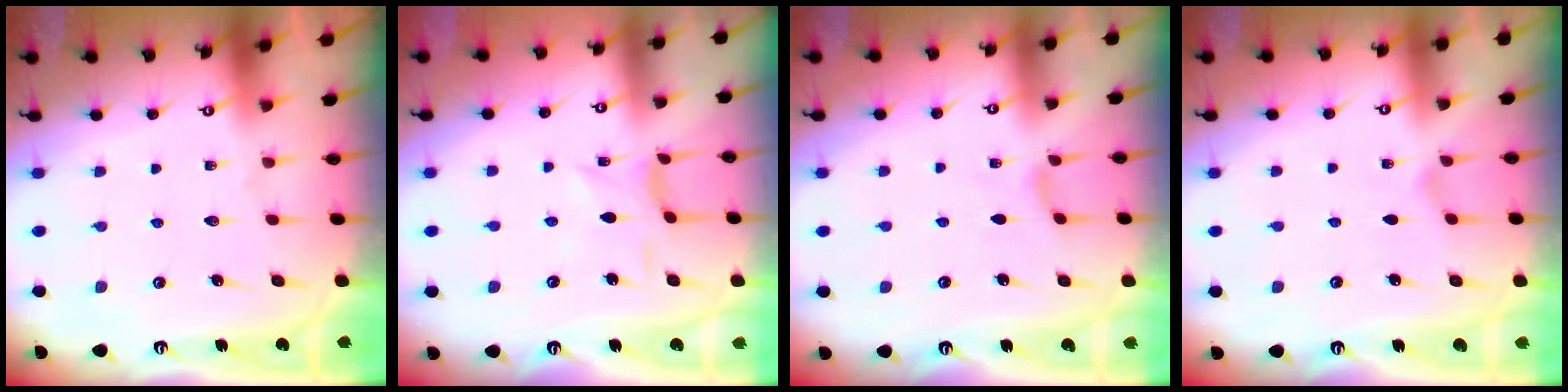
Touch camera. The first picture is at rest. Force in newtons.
{"total": 1.5, "press": 1.4, "slide": 0.1}
{"total": 2.2, "press": 2.2, "slide": 0.5}
{"total": 0.0}